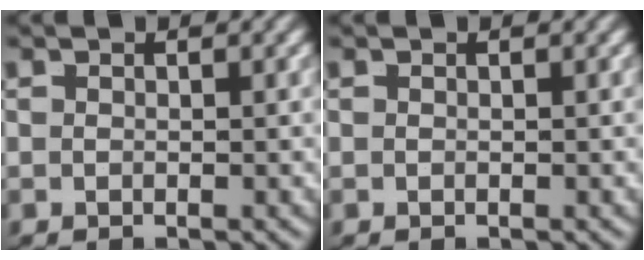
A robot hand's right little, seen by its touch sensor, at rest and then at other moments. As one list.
[{"total": 0.0}]